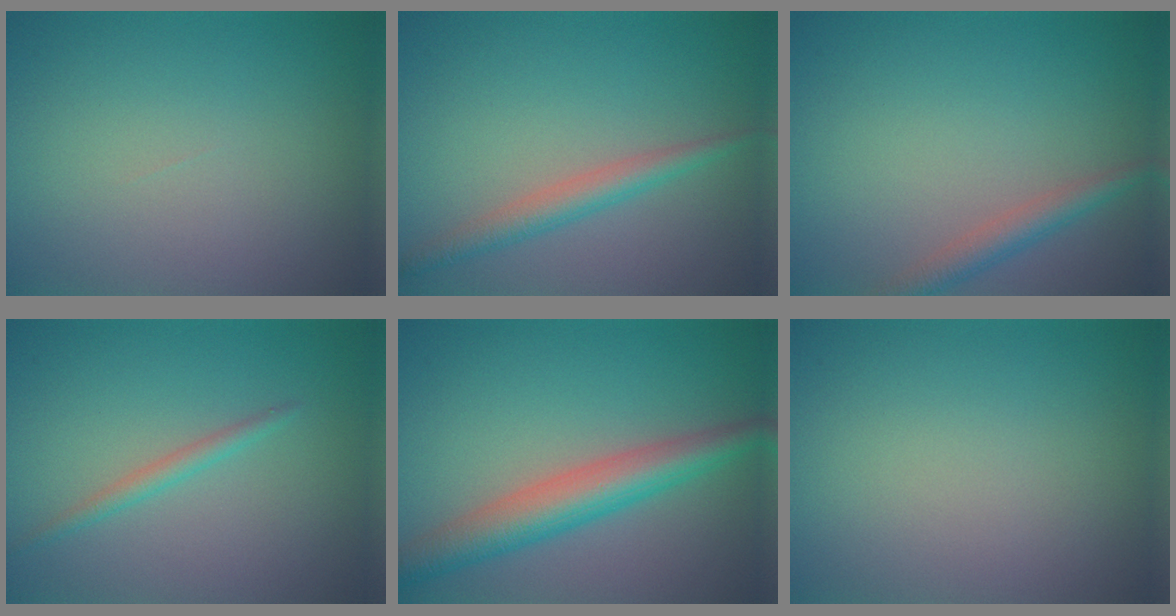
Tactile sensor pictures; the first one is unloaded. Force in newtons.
{"total": 2.5, "press": 2.5, "slide": 0.1}
{"total": 2.4, "press": 2.4, "slide": 0.0}
{"total": 1.3, "press": 1.3, "slide": 0.1}
{"total": 5.3, "press": 5.3, "slide": 0.2}
{"total": 0.0}